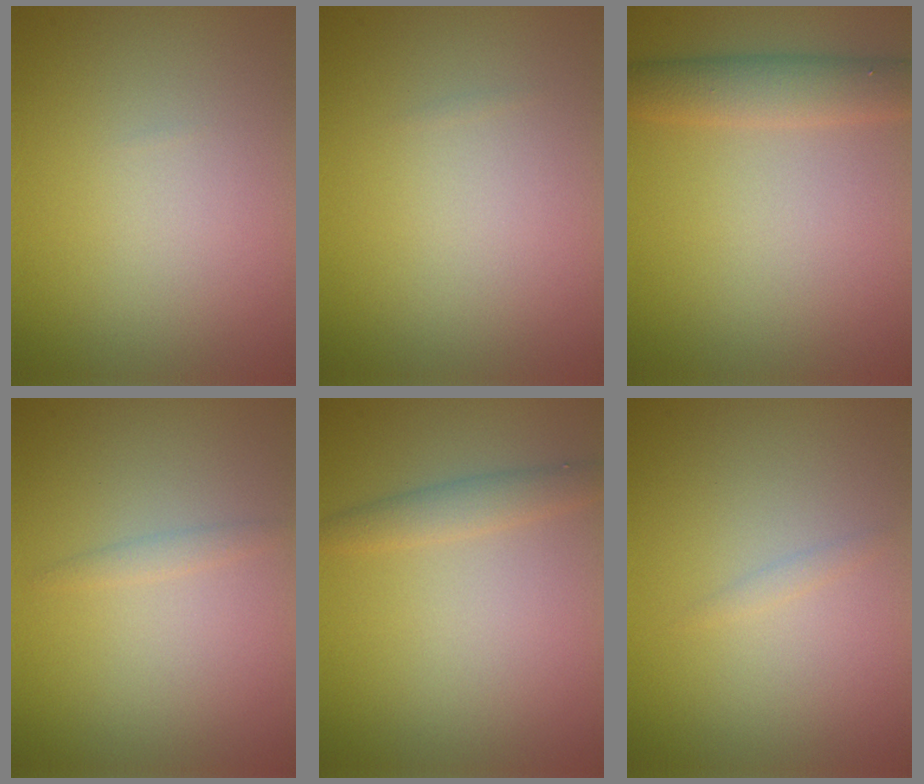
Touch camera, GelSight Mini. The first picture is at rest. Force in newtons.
{"total": 0.0}
{"total": 3.5, "press": 3.5, "slide": 0.2}
{"total": 0.9, "press": 0.9, "slide": 0.1}
{"total": 1.9, "press": 1.9, "slide": 0.1}
{"total": 0.6, "press": 0.6, "slide": 0.0}